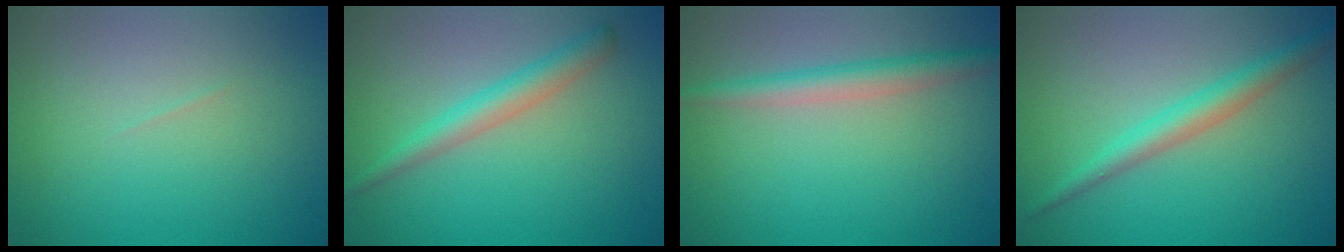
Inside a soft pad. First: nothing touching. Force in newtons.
{"total": 2.8, "press": 2.8, "slide": 0.0}
{"total": 2.7, "press": 2.7, "slide": 0.1}
{"total": 2.9, "press": 2.9, "slide": 0.1}